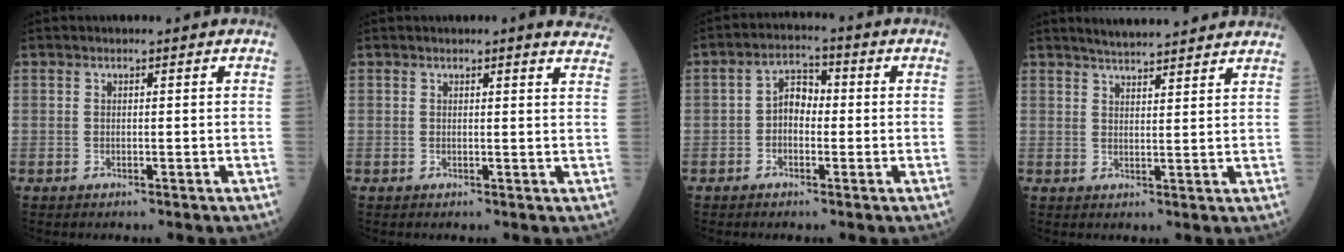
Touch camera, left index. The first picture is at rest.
{"total": 5.6, "force": [5.2, 0.5, 1.8], "torque": [-0.007, -0.014, 0.027]}
{"total": 4.4, "force": [-0.5, 2.7, 3.4], "torque": [-0.059, 0.021, -0.016]}
{"total": 9.4, "force": [8.6, 0.9, 3.7], "torque": [-0.055, 0.021, 0.110]}